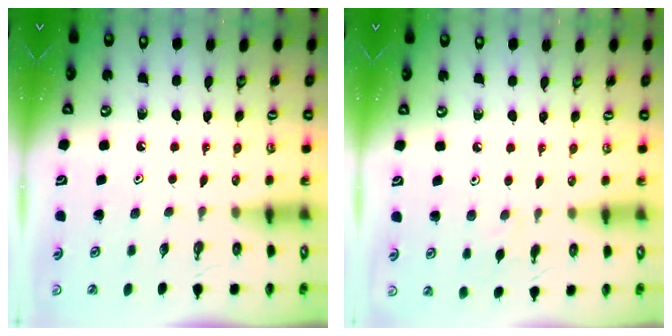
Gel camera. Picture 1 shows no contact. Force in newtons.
{"total": 2.6, "press": 2.6, "slide": 0.5}